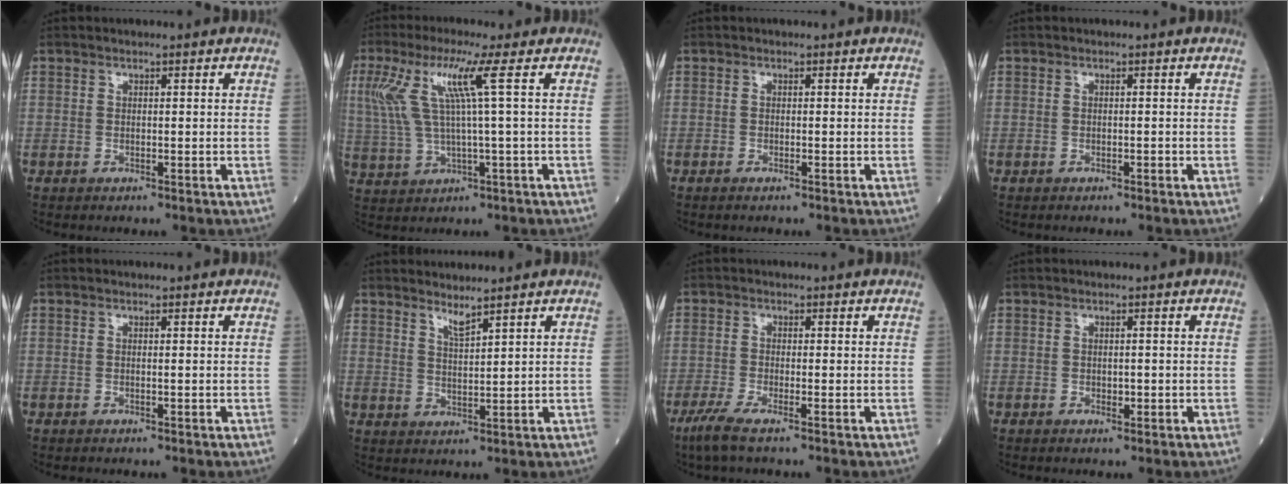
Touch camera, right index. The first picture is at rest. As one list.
[{"total": 9.1, "force": [2.8, -0.5, 8.6], "torque": [-0.201, 0.016, 0.061]}, {"total": 0.7, "force": [-0.4, 0.2, 0.5], "torque": [-0.013, -0.003, -0.005]}, {"total": 0.0}, {"total": 0.0}, {"total": 2.7, "force": [2.4, -0.3, 1.1], "torque": [-0.025, -0.015, 0.050]}, {"total": 4.3, "force": [-2.8, 0.4, 3.2], "torque": [-0.078, -0.016, -0.057]}, {"total": 1.3, "force": [-0.3, 0.7, 1.0], "torque": [-0.020, -0.002, -0.001]}]